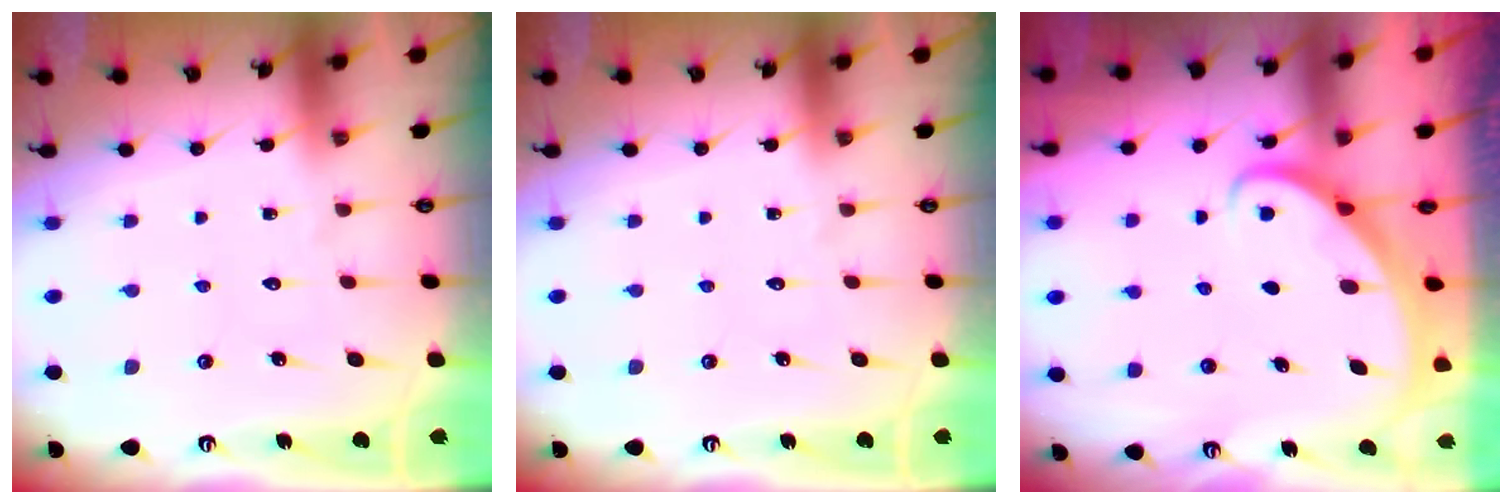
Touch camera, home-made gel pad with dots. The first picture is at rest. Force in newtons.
{"total": 0.0}
{"total": 2.6, "press": 2.6, "slide": 0.3}